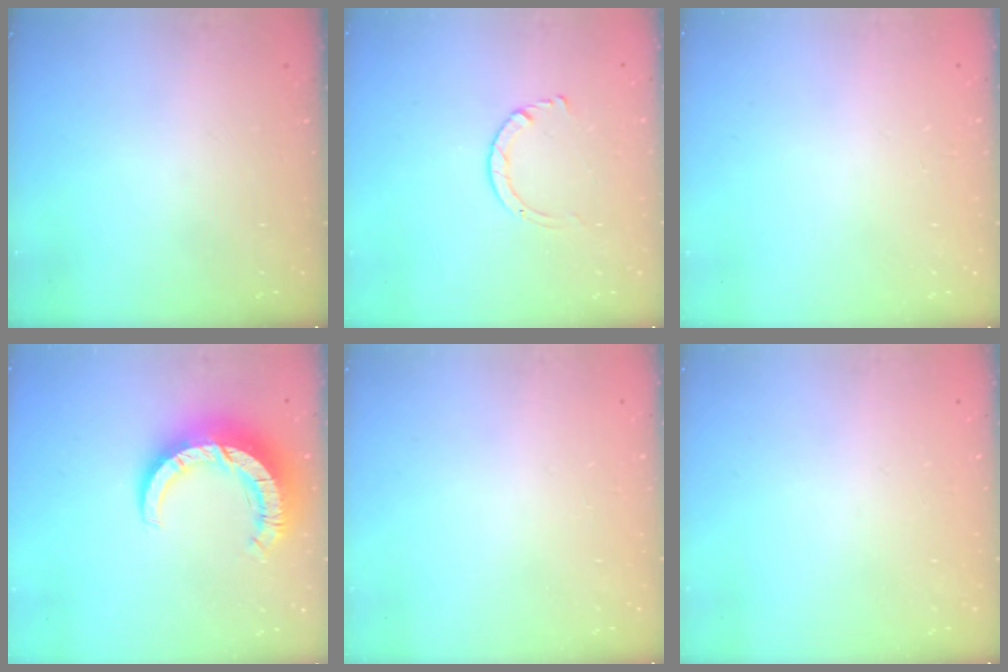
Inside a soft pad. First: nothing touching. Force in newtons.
{"total": 2.9, "press": 2.9, "slide": 0.2}
{"total": 2.4, "press": 2.4, "slide": 0.2}
{"total": 11.6, "press": 11.5, "slide": 1.3}
{"total": 2.6, "press": 2.6, "slide": 0.2}
{"total": 2.4, "press": 2.4, "slide": 0.2}